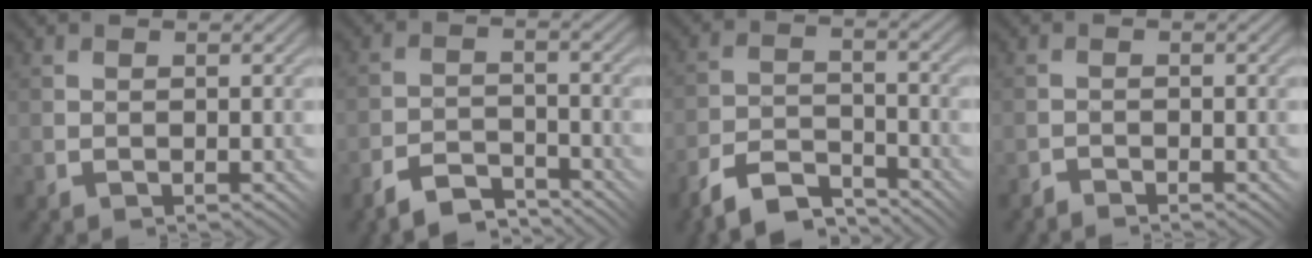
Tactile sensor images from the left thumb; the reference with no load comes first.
{"total": 4.8, "force": [-4.3, 1.0, 1.8], "torque": [-0.028, 0.002, -0.087]}
{"total": 6.8, "force": [-5.9, 1.8, 2.9], "torque": [-0.050, 0.001, -0.120]}
{"total": 1.0, "force": [-1.0, -0.1, 0.2], "torque": [-0.001, 0.005, -0.022]}